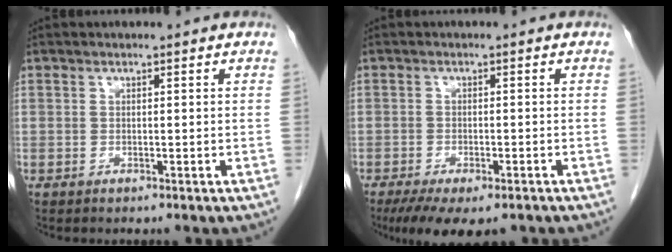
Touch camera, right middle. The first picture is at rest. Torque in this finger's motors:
{"motor_torque": [1.03, -0.82, 0.10, 0.04]}